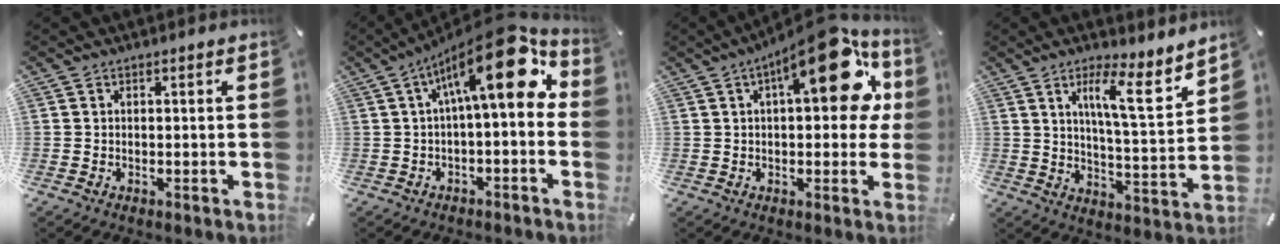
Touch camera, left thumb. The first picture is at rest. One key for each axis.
{"total": 18.0, "fx": 5.6, "fy": 6.6, "fz": 15.8, "tx": -0.233, "ty": -0.036, "tz": 0.083}
{"total": 19.4, "fx": 6.6, "fy": 8.2, "fz": 16.3, "tx": -0.205, "ty": -0.025, "tz": 0.098}
{"total": 12.0, "fx": 6.7, "fy": 2.9, "fz": 9.5, "tx": -0.151, "ty": -0.038, "tz": 0.108}